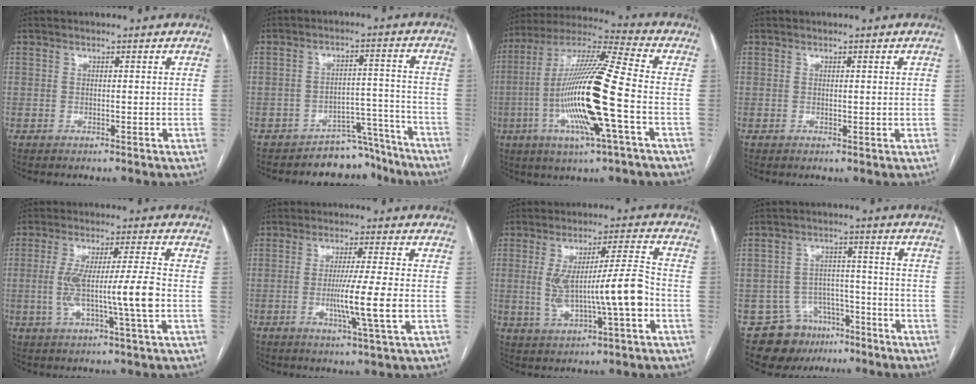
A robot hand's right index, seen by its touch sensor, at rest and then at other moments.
{"total": 7.9, "force": [-7.2, 3.1, -0.4], "torque": [0.031, 0.059, -0.102]}
{"total": 18.9, "force": [-4.3, 0.6, 18.4], "torque": [-0.371, -0.009, -0.087]}
{"total": 0.7, "force": [0.1, 0.4, 0.6], "torque": [-0.007, -0.002, 0.003]}
{"total": 10.1, "force": [-1.5, -0.5, 10.0], "torque": [-0.187, 0.003, -0.027]}
{"total": 8.1, "force": [-1.5, -1.1, 7.8], "torque": [-0.139, -0.020, -0.028]}
{"total": 11.9, "force": [-1.8, 1.0, 11.7], "torque": [-0.213, 0.012, -0.025]}
{"total": 10.0, "force": [-6.8, 7.1, 2.0], "torque": [-0.028, 0.037, -0.099]}